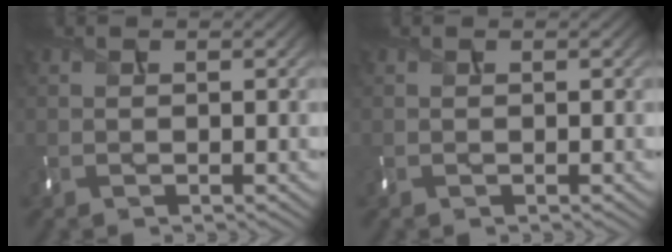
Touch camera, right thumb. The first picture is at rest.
{"total": 0.0}